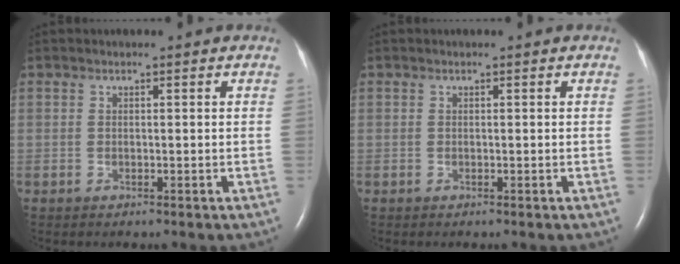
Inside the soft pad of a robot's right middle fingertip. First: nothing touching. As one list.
[{"total": 0.0}]